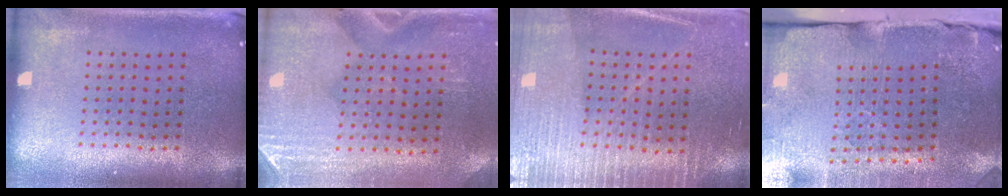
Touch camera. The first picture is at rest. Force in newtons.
{"total": 2.9, "press": 2.5, "slide": 1.4}
{"total": 3.2, "press": 3.0, "slide": 1.0}
{"total": 4.5, "press": 3.7, "slide": 2.5}